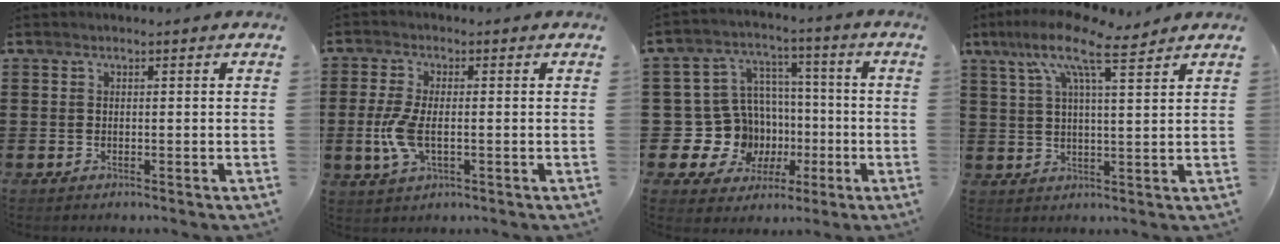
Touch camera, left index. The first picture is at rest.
{"total": 5.8, "force": [-0.9, 2.4, 5.2], "torque": [-0.131, -0.011, -0.024]}
{"total": 12.6, "force": [-2.3, 11.6, 4.3], "torque": [-0.136, 0.000, -0.021]}
{"total": 10.2, "force": [7.0, 2.3, 7.1], "torque": [-0.152, -0.012, 0.124]}